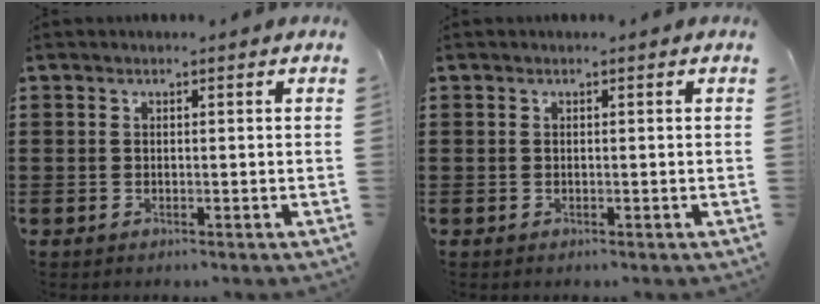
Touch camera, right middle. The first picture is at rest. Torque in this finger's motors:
{"motor_torque": [-0.05, -0.11, -0.03, 0.01]}